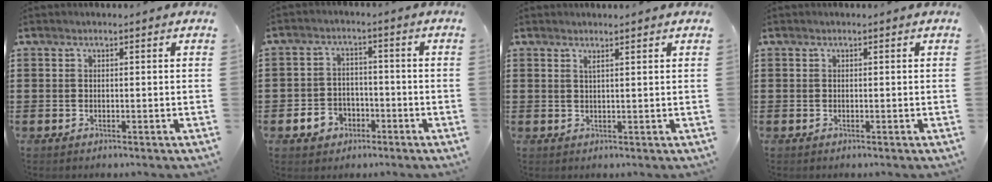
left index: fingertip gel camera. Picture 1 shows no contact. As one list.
[{"total": 4.0, "force": [-2.4, 3.1, 1.0], "torque": [-0.026, 0.011, -0.048]}, {"total": 1.5, "force": [1.1, -0.1, 0.9], "torque": [-0.020, -0.001, 0.021]}, {"total": 0.0}]